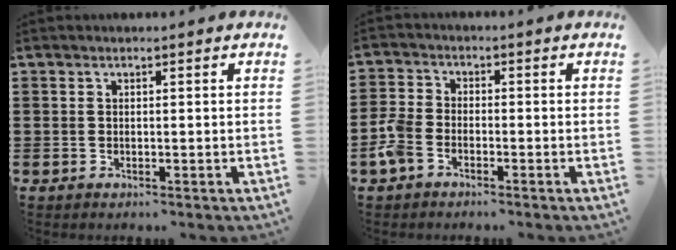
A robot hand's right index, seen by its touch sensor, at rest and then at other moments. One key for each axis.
{"total": 4.0, "fx": -2.5, "fy": 2.1, "fz": 2.3, "tx": -0.076, "ty": -0.004, "tz": -0.058}